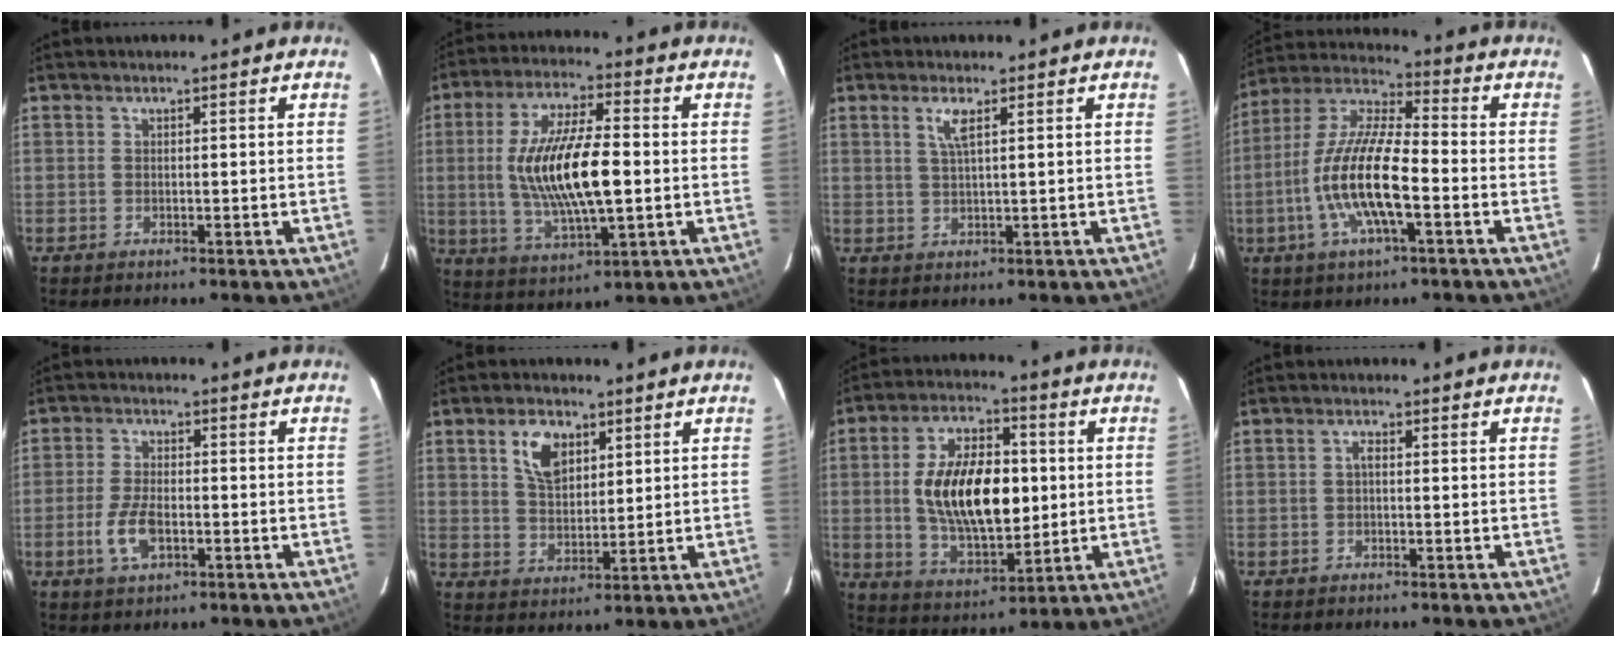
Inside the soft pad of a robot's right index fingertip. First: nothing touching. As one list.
[{"total": 16.4, "force": [-0.5, 5.2, 15.6], "torque": [-0.297, -0.002, -0.001]}, {"total": 2.9, "force": [1.4, 0.2, 2.5], "torque": [-0.051, 0.001, 0.027]}, {"total": 15.4, "force": [-4.4, 3.9, 14.2], "torque": [-0.285, -0.004, -0.090]}, {"total": 6.3, "force": [-2.2, 3.0, 5.1], "torque": [-0.115, -0.003, -0.041]}, {"total": 7.5, "force": [3.5, 4.3, 5.1], "torque": [-0.090, 0.009, 0.068]}, {"total": 17.5, "force": [0.9, 9.0, 14.9], "torque": [-0.268, 0.009, 0.028]}, {"total": 1.0, "force": [-0.1, 0.4, 0.9], "torque": [-0.018, 0.006, -0.004]}]